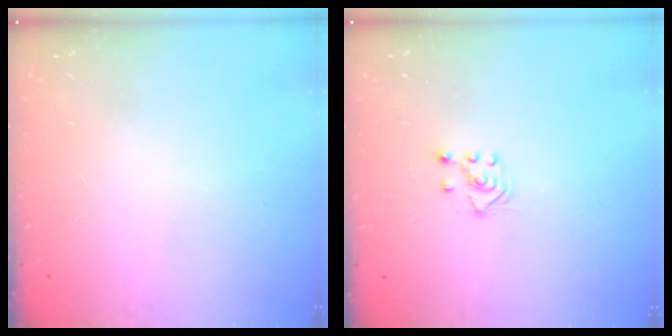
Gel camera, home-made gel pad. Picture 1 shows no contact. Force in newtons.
{"total": 3.0, "press": 2.9, "slide": 0.7}